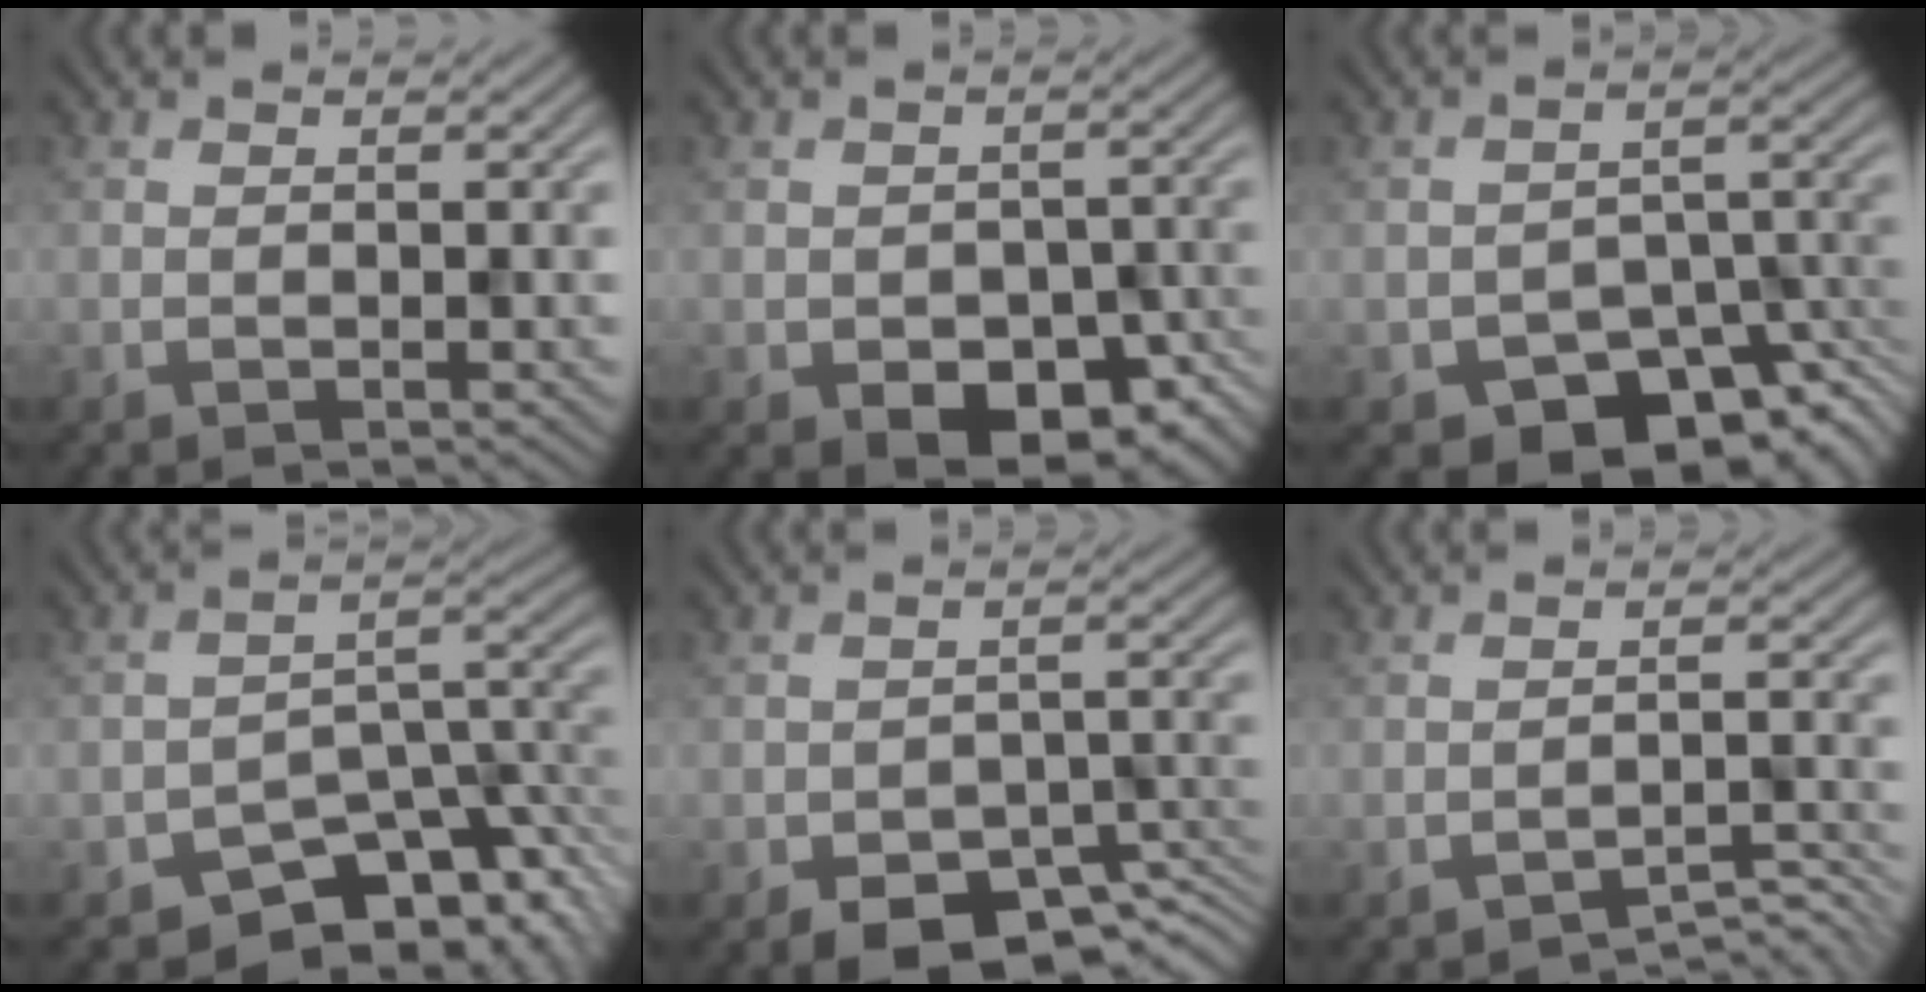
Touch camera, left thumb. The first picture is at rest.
{"total": 8.5, "force": [-3.8, 5.4, 5.2], "torque": [-0.089, -0.034, -0.037]}
{"total": 10.2, "force": [-6.3, 5.5, 5.7], "torque": [-0.080, -0.024, -0.100]}
{"total": 9.6, "force": [-7.0, 4.7, 4.6], "torque": [-0.051, -0.018, -0.115]}
{"total": 7.8, "force": [-5.4, 3.8, 4.2], "torque": [-0.049, -0.015, -0.085]}
{"total": 3.3, "force": [-2.9, 0.6, 1.5], "torque": [-0.020, 0.006, -0.044]}